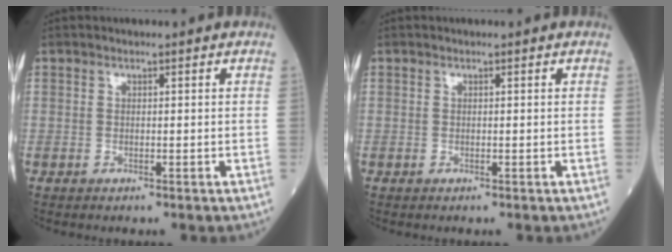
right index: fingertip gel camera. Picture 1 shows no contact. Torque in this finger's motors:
{"motor_torque": [-0.13, 0.00, 0.05, 0.02]}